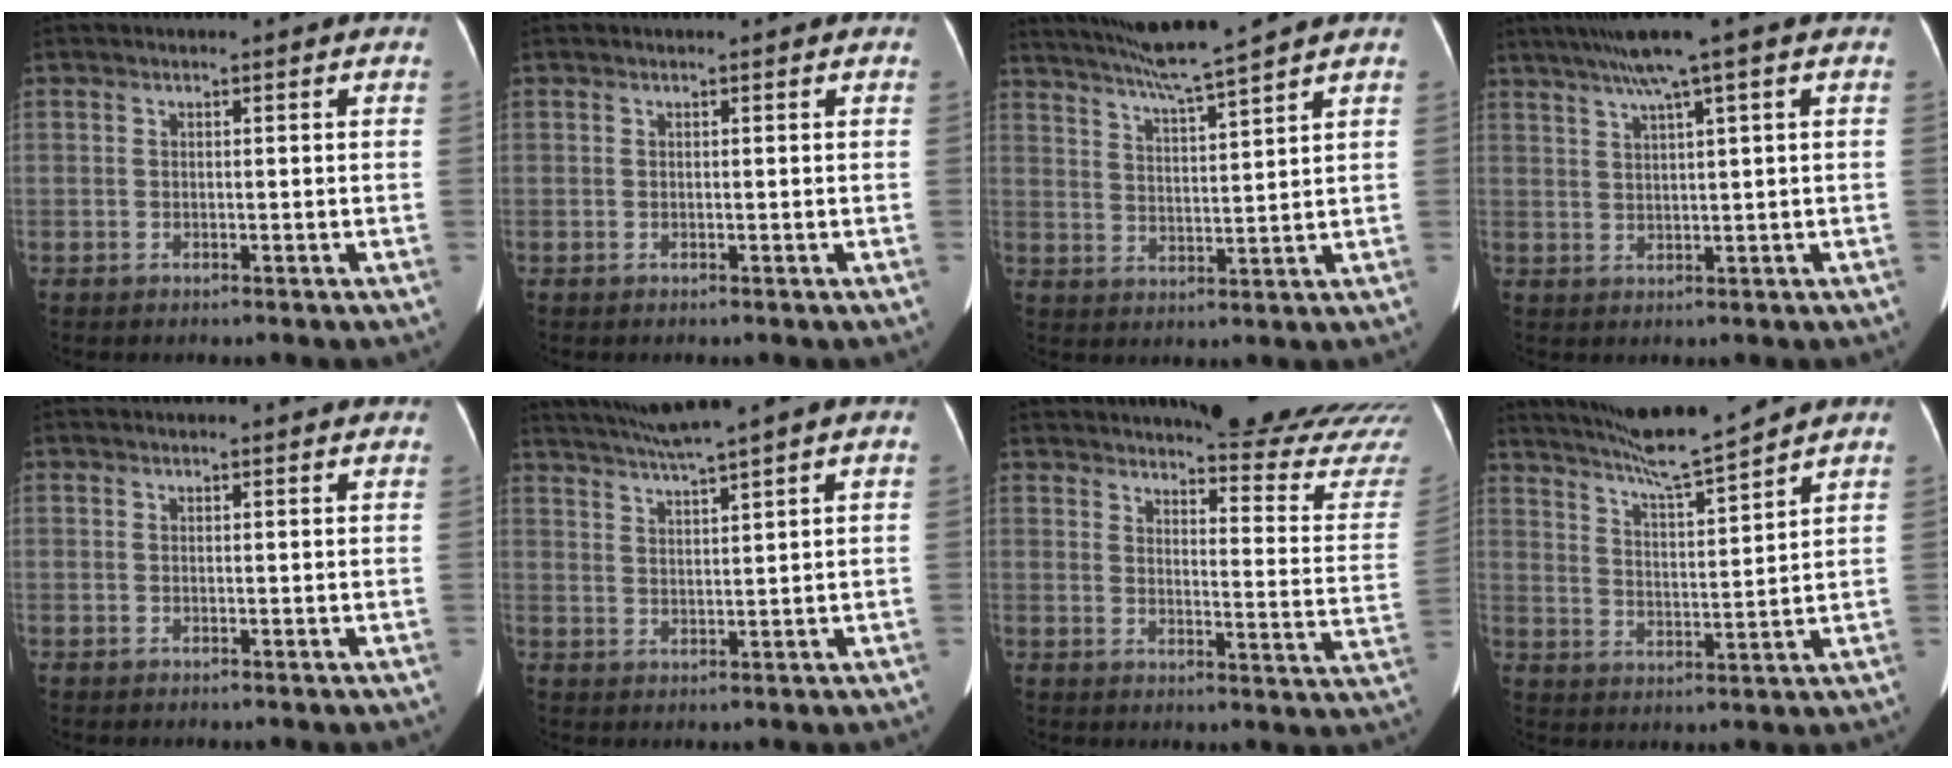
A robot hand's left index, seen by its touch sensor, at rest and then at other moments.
{"total": 0.0}
{"total": 10.0, "force": [8.7, -1.8, 4.6], "torque": [-0.082, 0.007, 0.146]}
{"total": 7.3, "force": [4.5, -0.9, 5.6], "torque": [-0.095, 0.026, 0.075]}
{"total": 4.4, "force": [4.2, 0.5, 1.5], "torque": [-0.016, 0.020, 0.040]}
{"total": 6.7, "force": [5.7, -1.8, 3.0], "torque": [-0.057, 0.010, 0.106]}
{"total": 22.5, "force": [21.3, 0.6, 7.2], "torque": [-0.091, -0.130, 0.240]}
{"total": 11.7, "force": [10.6, -1.2, 5.0], "torque": [-0.089, 0.005, 0.177]}